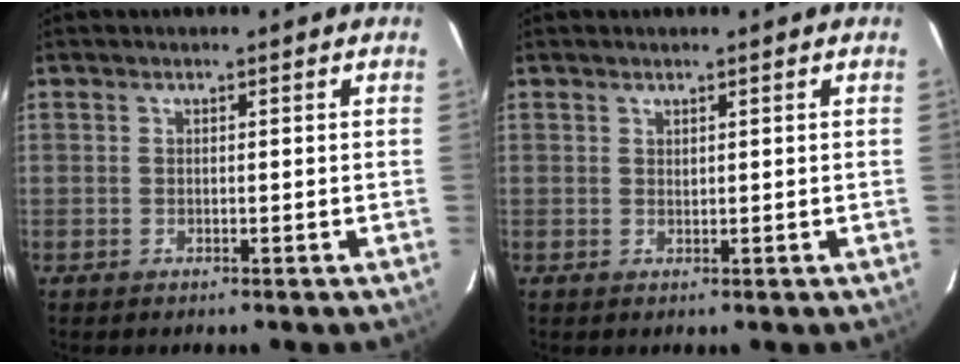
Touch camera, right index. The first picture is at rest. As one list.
[{"total": 0.6, "force": [0.5, 0.1, 0.1], "torque": [-0.001, 0.001, 0.011]}]